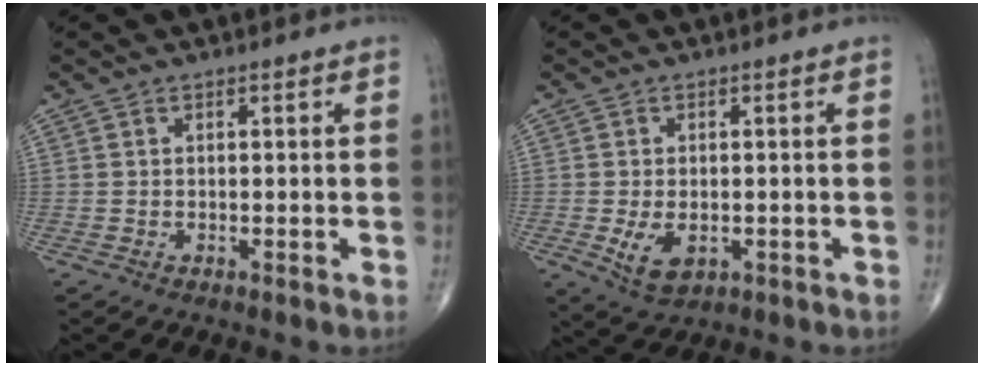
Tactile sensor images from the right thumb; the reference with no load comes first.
{"total": 5.4, "force": [-1.3, 3.3, 4.2], "torque": [-0.069, -0.008, -0.012]}